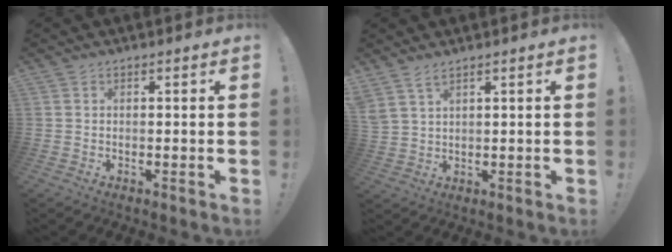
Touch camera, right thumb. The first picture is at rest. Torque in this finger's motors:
{"motor_torque": [-0.28, 2.14, 0.58, -0.07, 0.41]}